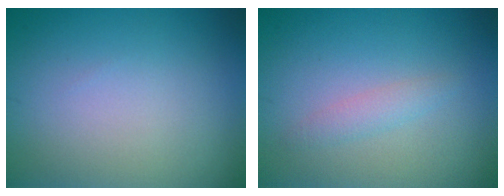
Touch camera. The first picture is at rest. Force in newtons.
{"total": 1.3, "press": 1.3, "slide": 0.0}